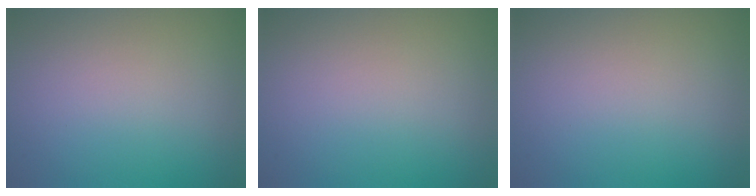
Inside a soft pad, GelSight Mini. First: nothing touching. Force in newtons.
{"total": 0.0}
{"total": 0.0}